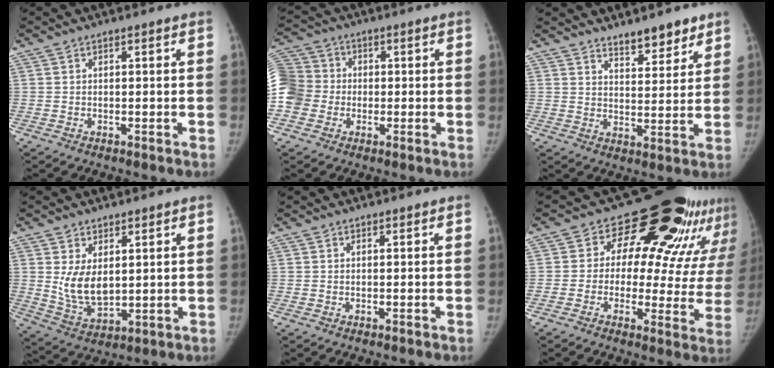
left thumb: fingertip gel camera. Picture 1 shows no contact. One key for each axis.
{"total": 13.1, "fx": -1.5, "fy": 11.8, "fz": 5.5, "tx": -0.125, "ty": 0.036, "tz": -0.031}
{"total": 7.1, "fx": 5.8, "fy": 2.6, "fz": 3.3, "tx": -0.013, "ty": -0.042, "tz": 0.087}
{"total": 8.2, "fx": 2.1, "fy": 5.3, "fz": 5.9, "tx": -0.085, "ty": -0.028, "tz": 0.056}
{"total": 0.0}
{"total": 23.2, "fx": 14.9, "fy": 11.3, "fz": 13.7, "tx": -0.140, "ty": -0.059, "tz": 0.176}